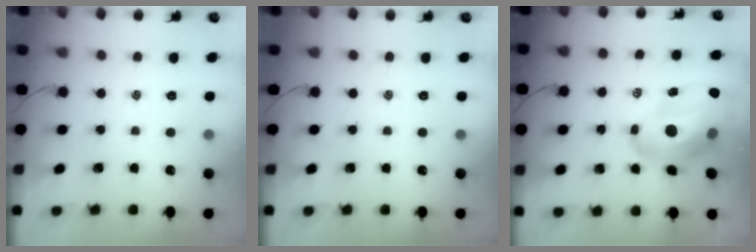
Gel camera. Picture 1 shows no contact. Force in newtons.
{"total": 0.0}
{"total": 16.6, "press": 16.0, "slide": 4.6}